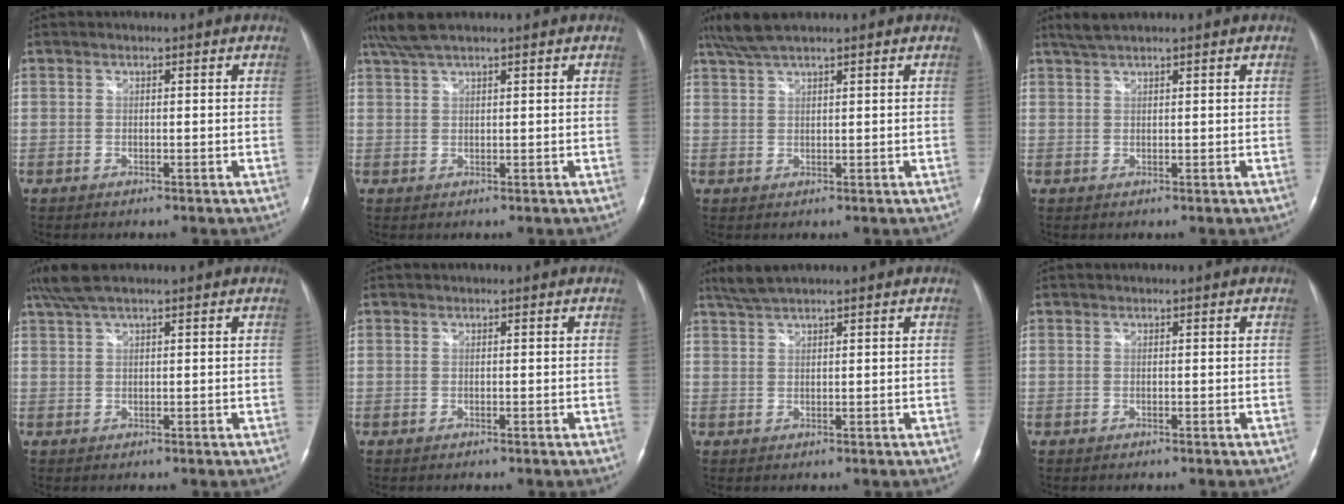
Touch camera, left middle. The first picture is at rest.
{"total": 4.8, "force": [3.8, 0.5, 2.8], "torque": [-0.064, 0.022, 0.078]}
{"total": 5.0, "force": [4.0, 0.5, 2.8], "torque": [-0.064, 0.019, 0.081]}
{"total": 2.3, "force": [2.1, 0.0, 1.1], "torque": [-0.028, 0.010, 0.043]}
{"total": 4.7, "force": [3.7, 0.6, 2.9], "torque": [-0.066, 0.026, 0.074]}
{"total": 0.0}
{"total": 3.3, "force": [2.9, 0.1, 1.5], "torque": [-0.038, 0.010, 0.061]}
{"total": 0.0}